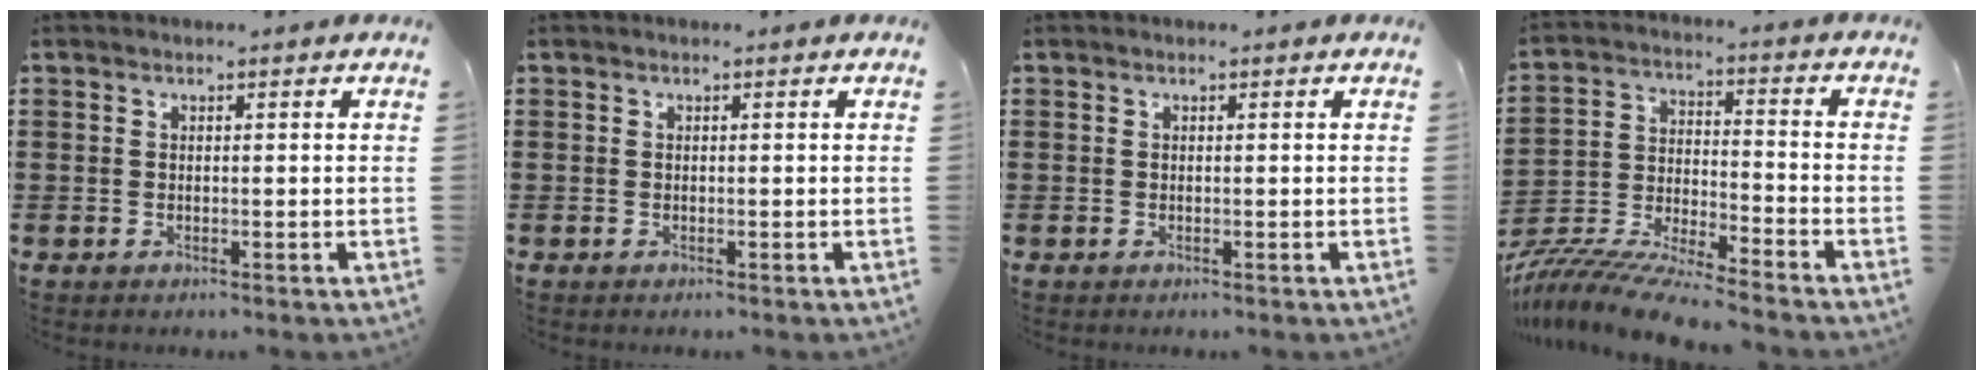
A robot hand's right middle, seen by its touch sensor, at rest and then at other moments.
{"total": 0.0}
{"total": 0.0}
{"total": 9.4, "force": [-9.1, 0.1, 2.4], "torque": [-0.052, 0.006, -0.184]}